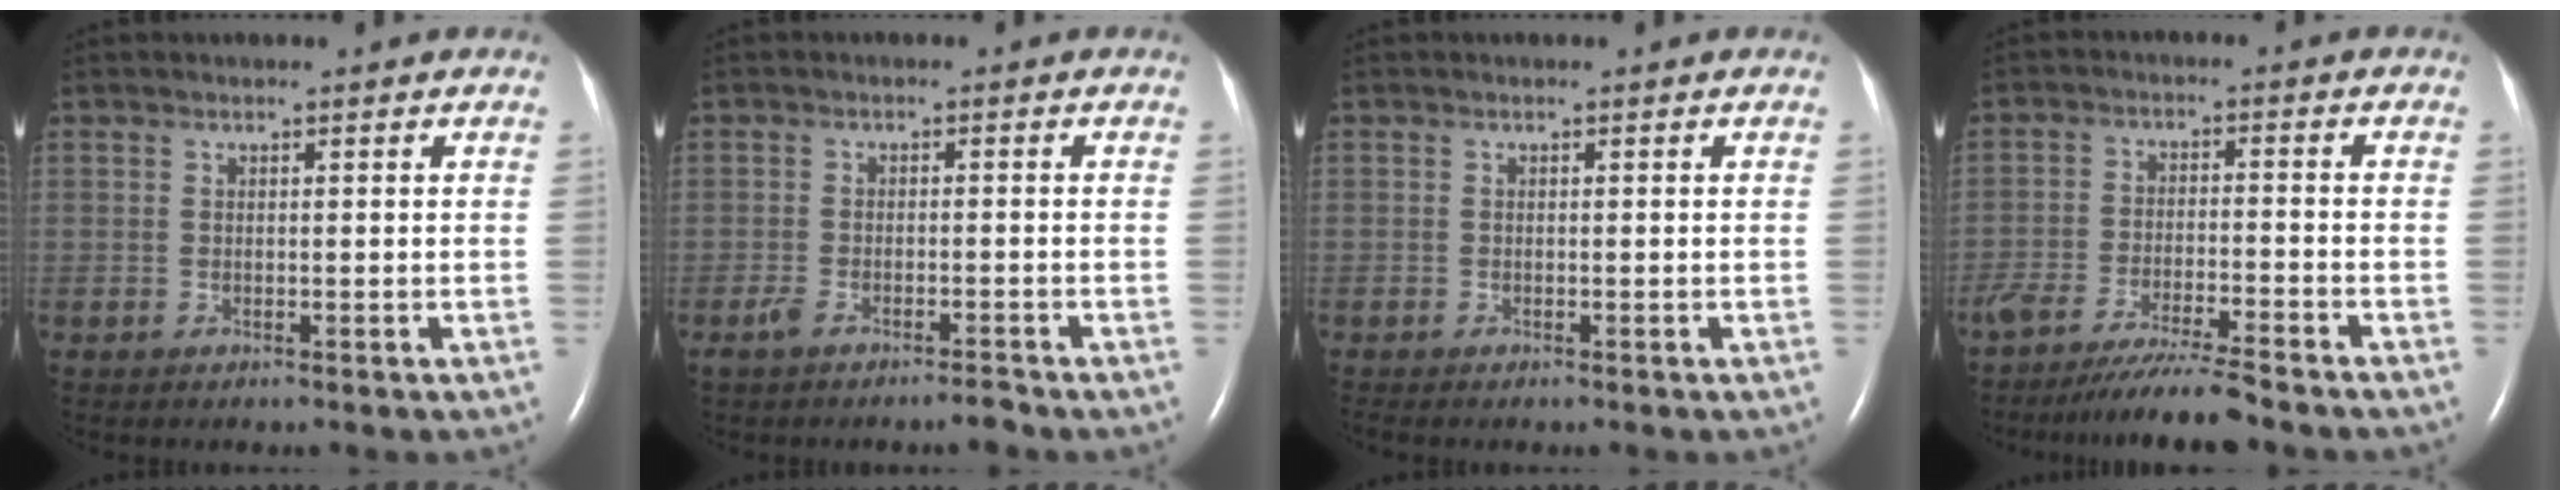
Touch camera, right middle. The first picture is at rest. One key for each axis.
{"total": 2.8, "fx": -2.3, "fy": 0.4, "fz": 1.5, "tx": -0.037, "ty": -0.003, "tz": -0.044}
{"total": 0.9, "fx": -0.8, "fy": 0.1, "fz": 0.5, "tx": -0.008, "ty": -0.002, "tz": -0.010}
{"total": 8.8, "fx": -7.6, "fy": -0.3, "fz": 4.4, "tx": -0.070, "ty": -0.028, "tz": -0.129}